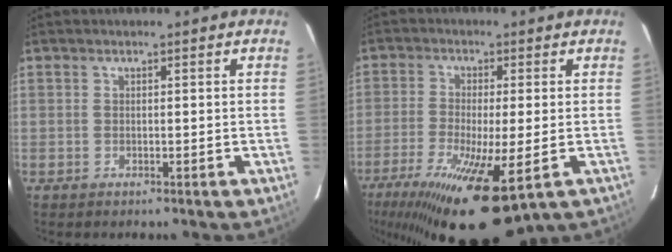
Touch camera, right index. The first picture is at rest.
{"total": 19.0, "force": [-10.3, 5.2, 15.1], "torque": [-0.303, -0.069, -0.168]}